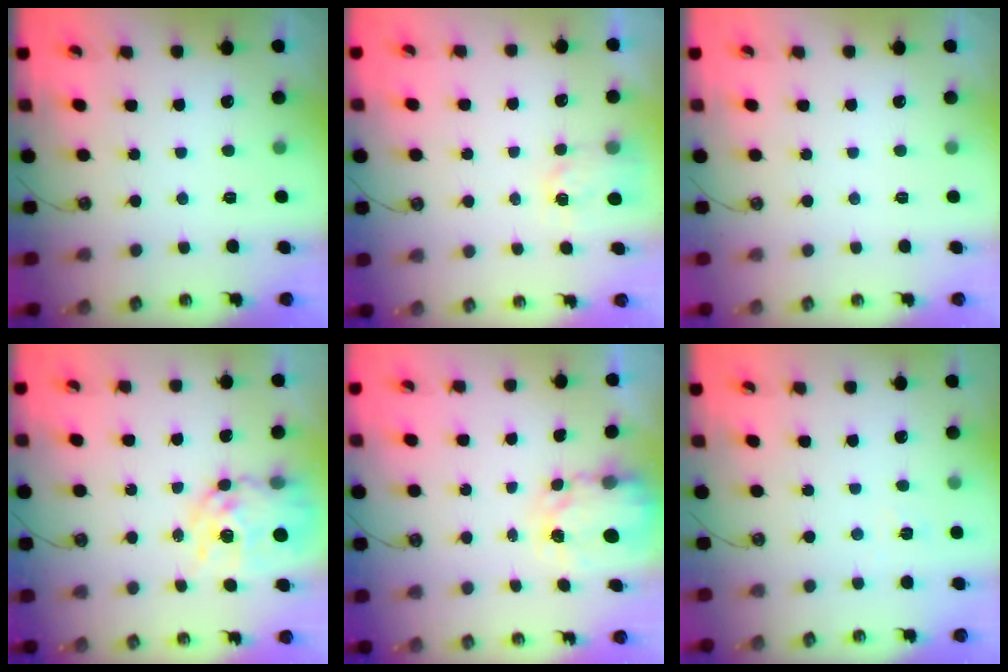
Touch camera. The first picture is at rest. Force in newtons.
{"total": 3.0, "press": 2.9, "slide": 0.3}
{"total": 0.0}
{"total": 13.3, "press": 13.2, "slide": 1.4}
{"total": 3.9, "press": 3.9, "slide": 0.1}
{"total": 2.6, "press": 2.6, "slide": 0.2}